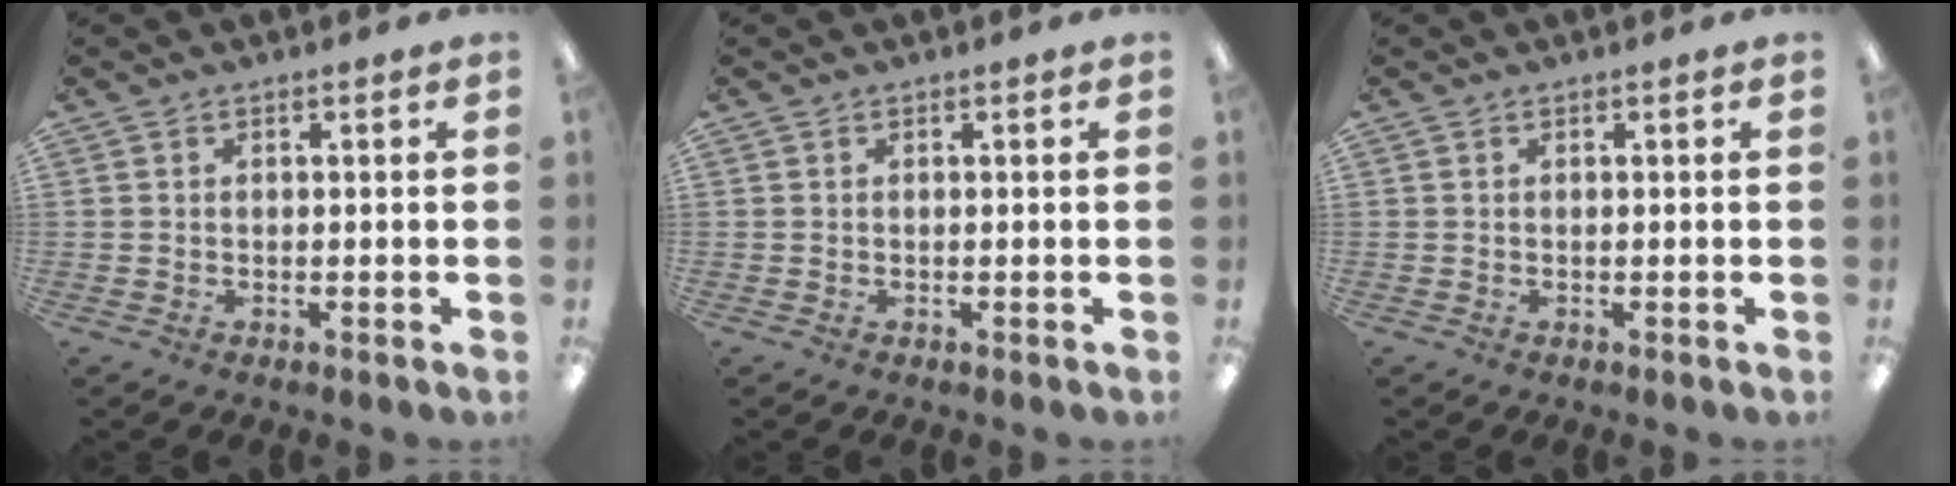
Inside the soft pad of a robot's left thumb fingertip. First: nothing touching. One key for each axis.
{"total": 0.0}
{"total": 0.0}